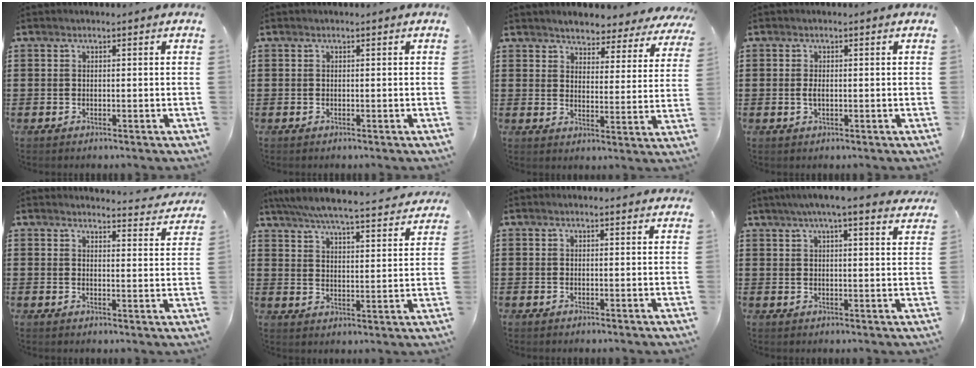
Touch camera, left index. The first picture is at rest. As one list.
[{"total": 0.0}, {"total": 3.7, "force": [3.7, 0.5, 0.0], "torque": [-0.024, -0.023, 0.061]}, {"total": 1.4, "force": [-0.1, 0.5, 1.2], "torque": [-0.032, -0.001, -0.006]}, {"total": 3.3, "force": [3.3, -0.1, 0.5], "torque": [-0.009, -0.026, 0.055]}, {"total": 6.0, "force": [5.6, -0.4, 2.0], "torque": [-0.064, -0.042, 0.094]}, {"total": 1.0, "force": [0.9, 0.2, 0.3], "torque": [-0.008, 0.001, 0.017]}, {"total": 5.1, "force": [4.3, -0.2, 2.8], "torque": [-0.067, -0.007, 0.075]}]